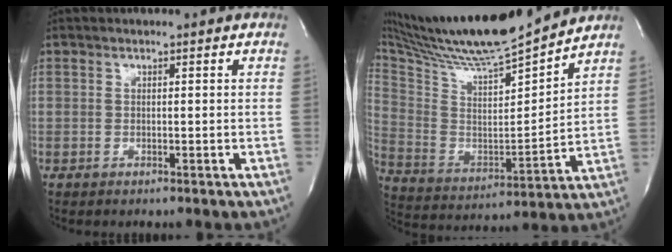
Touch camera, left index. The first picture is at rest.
{"total": 21.3, "force": [19.0, 1.2, 9.6], "torque": [-0.182, -0.009, 0.325]}